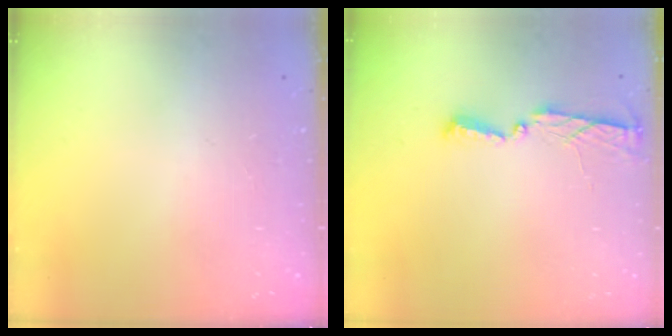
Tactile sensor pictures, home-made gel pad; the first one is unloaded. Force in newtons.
{"total": 4.0, "press": 4.0, "slide": 0.5}